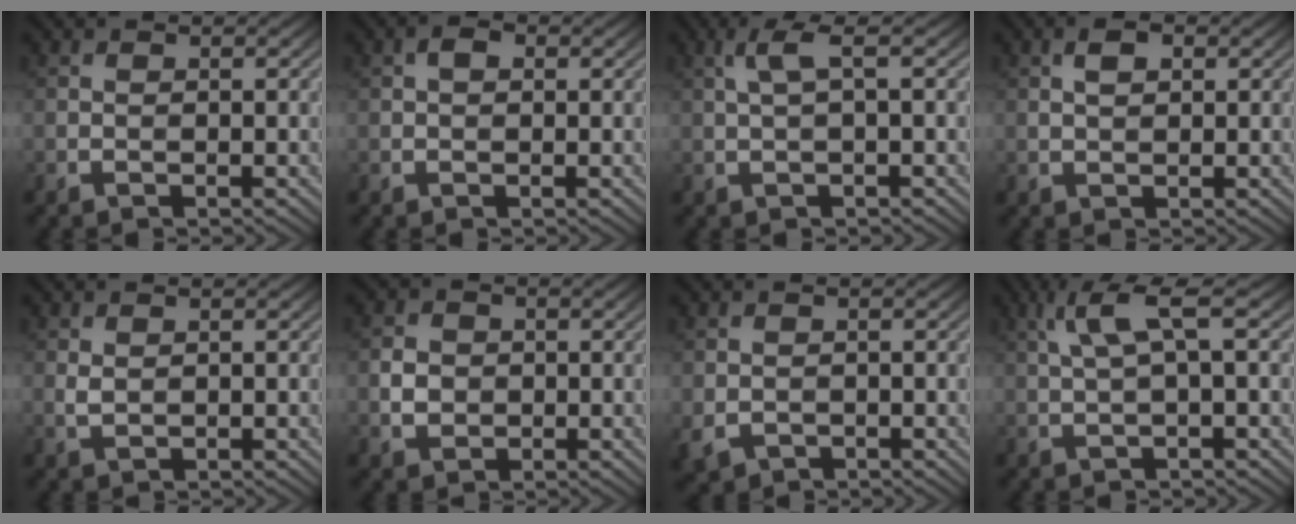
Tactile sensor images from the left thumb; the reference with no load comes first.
{"total": 1.5, "force": [0.5, 1.0, 1.1], "torque": [-0.019, 0.004, 0.003]}
{"total": 2.8, "force": [0.8, 0.5, 2.7], "torque": [-0.055, 0.011, 0.013]}
{"total": 2.0, "force": [0.9, 1.0, 1.5], "torque": [-0.030, 0.002, 0.014]}
{"total": 1.2, "force": [0.5, 0.8, 0.8], "torque": [-0.024, -0.003, 0.014]}
{"total": 2.6, "force": [-0.1, 2.3, 1.0], "torque": [-0.025, -0.005, -0.005]}
{"total": 2.3, "force": [-0.9, 1.8, 1.2], "torque": [-0.033, -0.016, -0.016]}
{"total": 5.1, "force": [1.8, 0.8, 4.7], "torque": [-0.104, 0.017, 0.037]}